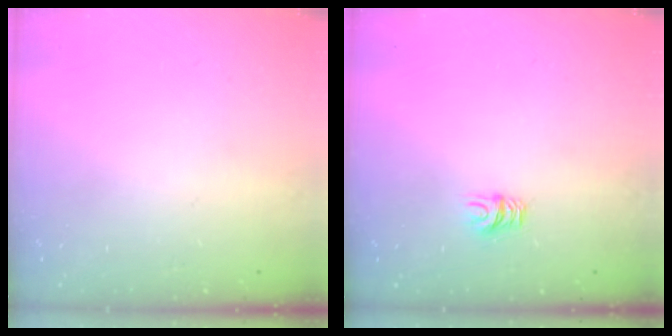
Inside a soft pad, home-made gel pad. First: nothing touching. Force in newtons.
{"total": 5.8, "press": 5.8, "slide": 0.6}